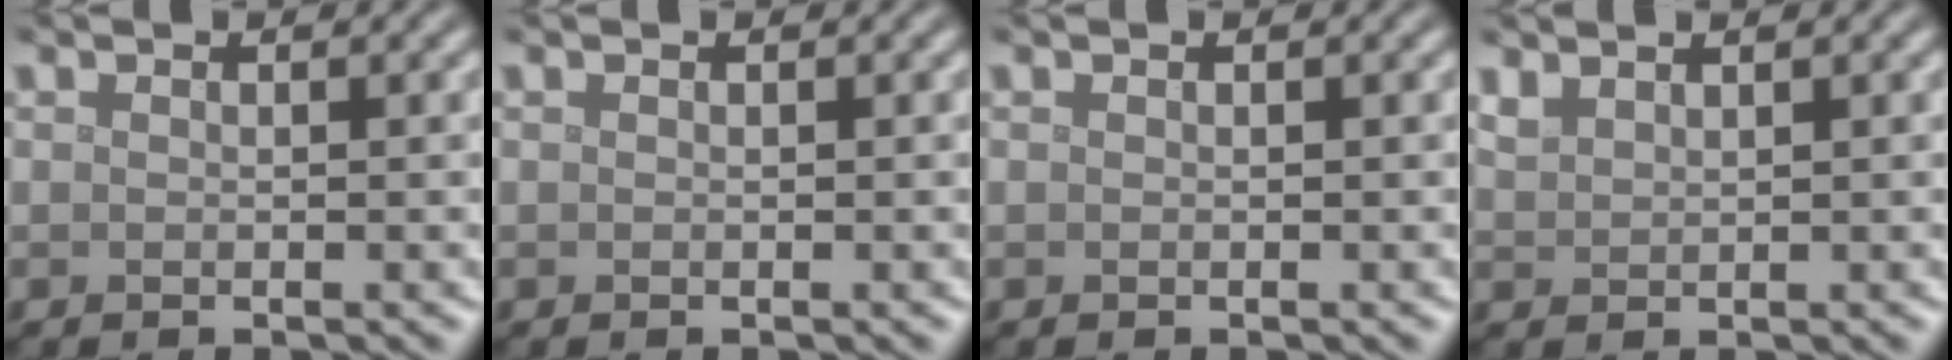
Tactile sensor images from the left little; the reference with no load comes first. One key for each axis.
{"total": 0.0}
{"total": 0.0}
{"total": 1.4, "fx": 1.3, "fy": 0.3, "fz": 0.3, "tx": -0.012, "ty": 0.005, "tz": 0.032}